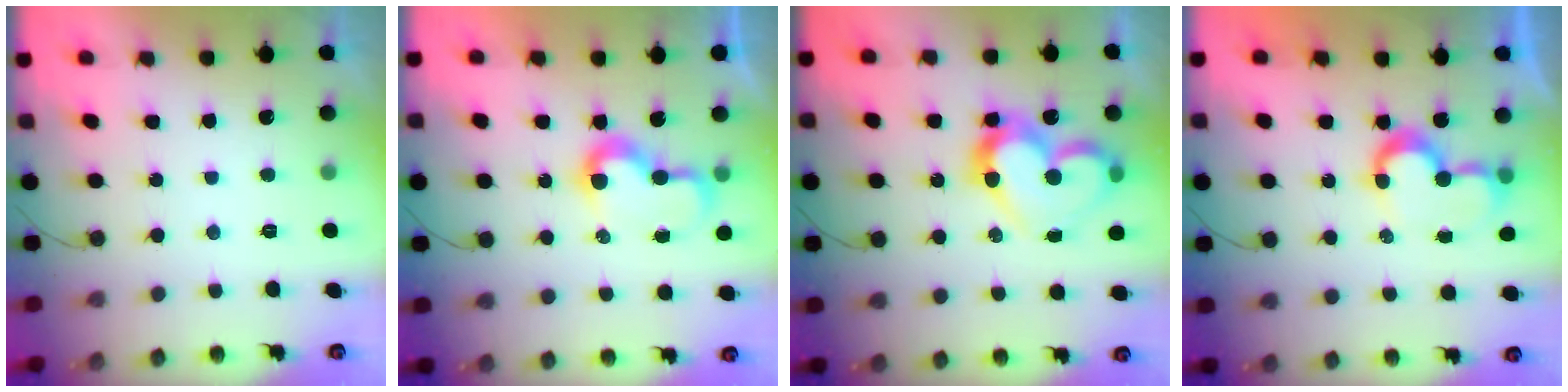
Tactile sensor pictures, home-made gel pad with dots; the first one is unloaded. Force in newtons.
{"total": 8.0, "press": 8.0, "slide": 0.3}
{"total": 16.1, "press": 15.9, "slide": 2.4}
{"total": 9.7, "press": 9.7, "slide": 0.7}